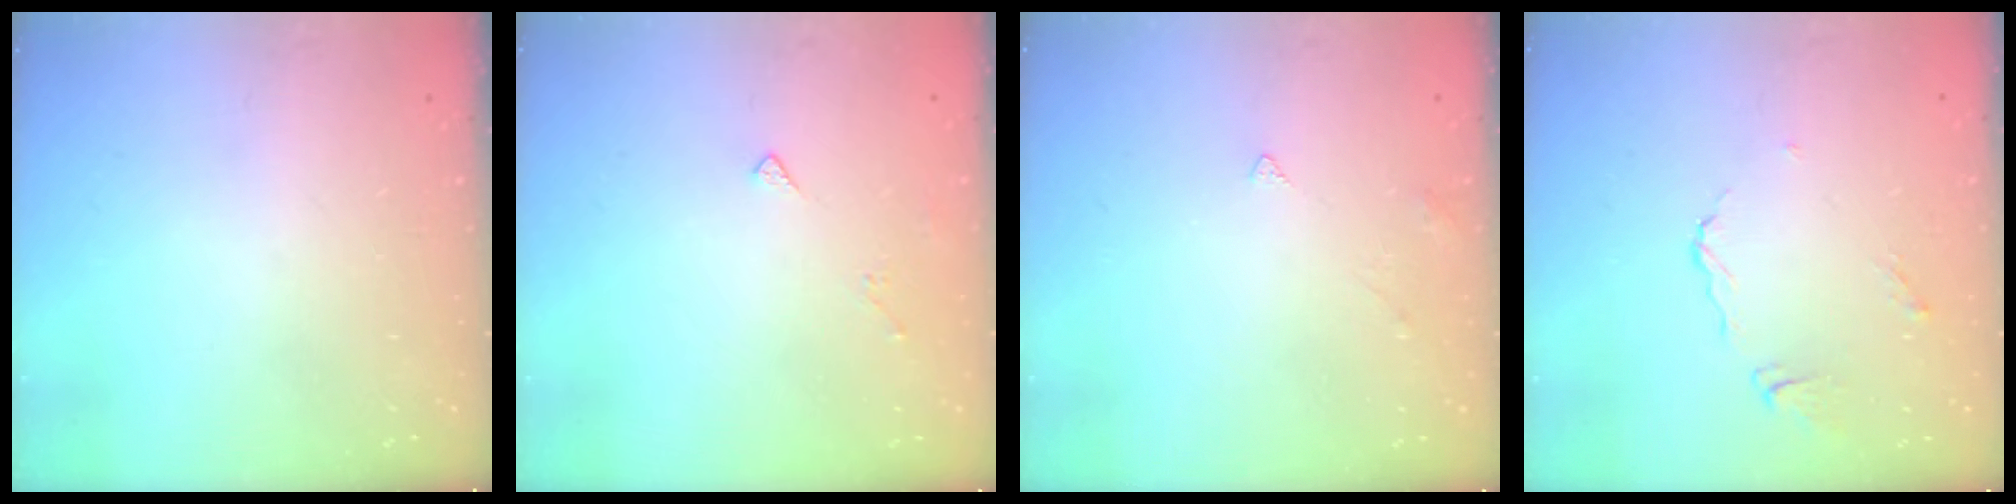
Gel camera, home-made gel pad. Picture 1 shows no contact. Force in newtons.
{"total": 3.4, "press": 3.4, "slide": 0.6}
{"total": 2.1, "press": 2.1, "slide": 0.4}
{"total": 5.4, "press": 5.4, "slide": 0.4}